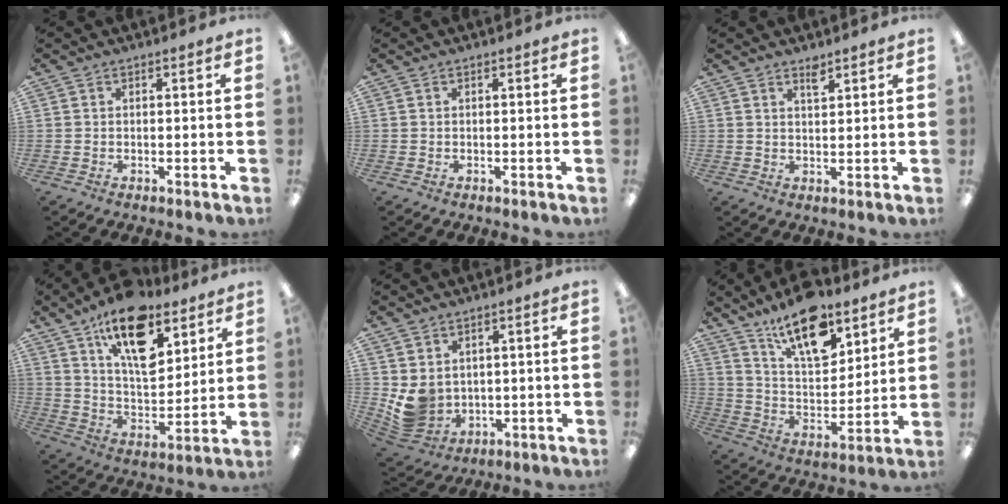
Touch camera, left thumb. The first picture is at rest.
{"total": 0.0}
{"total": 2.6, "force": [2.2, 0.6, 1.3], "torque": [-0.023, -0.004, 0.039]}
{"total": 18.5, "force": [11.5, 8.7, 11.5], "torque": [-0.181, -0.056, 0.198]}
{"total": 6.6, "force": [2.1, 5.7, 2.5], "torque": [-0.072, -0.015, 0.047]}
{"total": 17.6, "force": [12.2, 7.6, 10.2], "torque": [-0.168, -0.064, 0.211]}